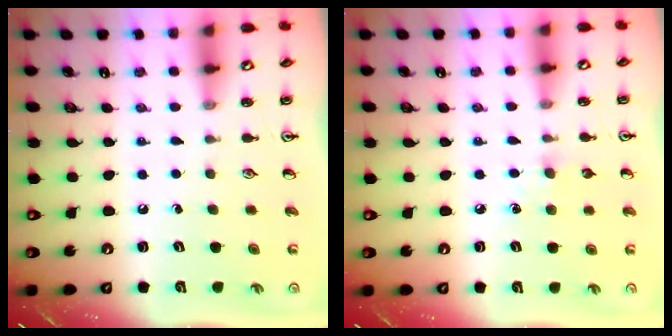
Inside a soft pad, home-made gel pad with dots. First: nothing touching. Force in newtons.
{"total": 6.2, "press": 6.1, "slide": 0.7}